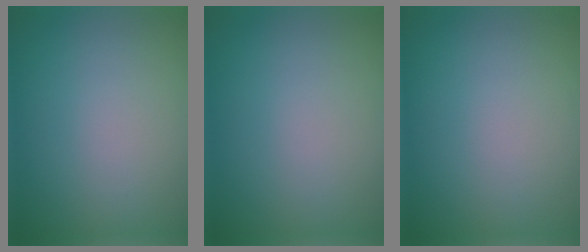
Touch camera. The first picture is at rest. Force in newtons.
{"total": 0.0}
{"total": 0.0}